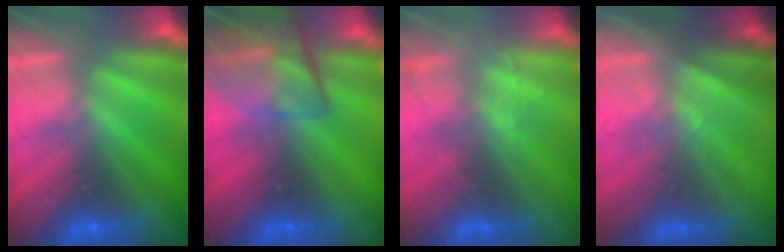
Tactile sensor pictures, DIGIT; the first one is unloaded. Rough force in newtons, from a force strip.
{"total": 8.3}
{"total": 2.1}
{"total": 1.5}